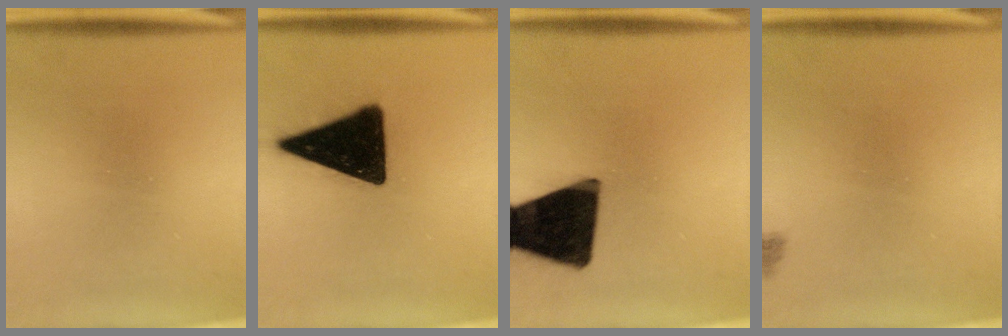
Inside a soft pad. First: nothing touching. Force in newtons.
{"total": 18.5}
{"total": 18.9}
{"total": 1.3}